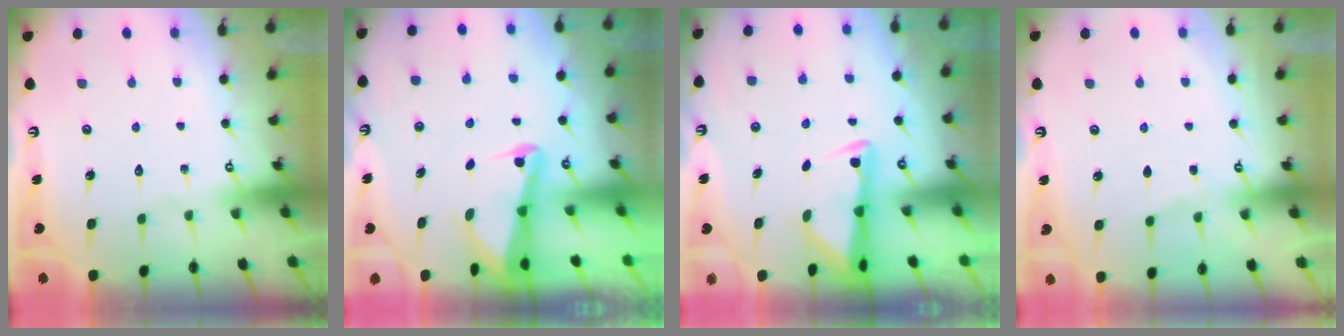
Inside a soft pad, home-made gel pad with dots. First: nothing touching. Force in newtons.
{"total": 2.6, "press": 2.5, "slide": 0.6}
{"total": 3.0, "press": 2.9, "slide": 0.5}
{"total": 2.3, "press": 2.3, "slide": 0.3}